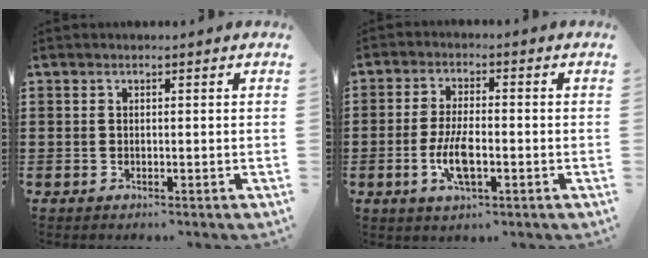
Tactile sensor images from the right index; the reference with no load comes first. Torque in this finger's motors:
{"motor_torque": [1.58, 0.56, 0.34, 0.08]}